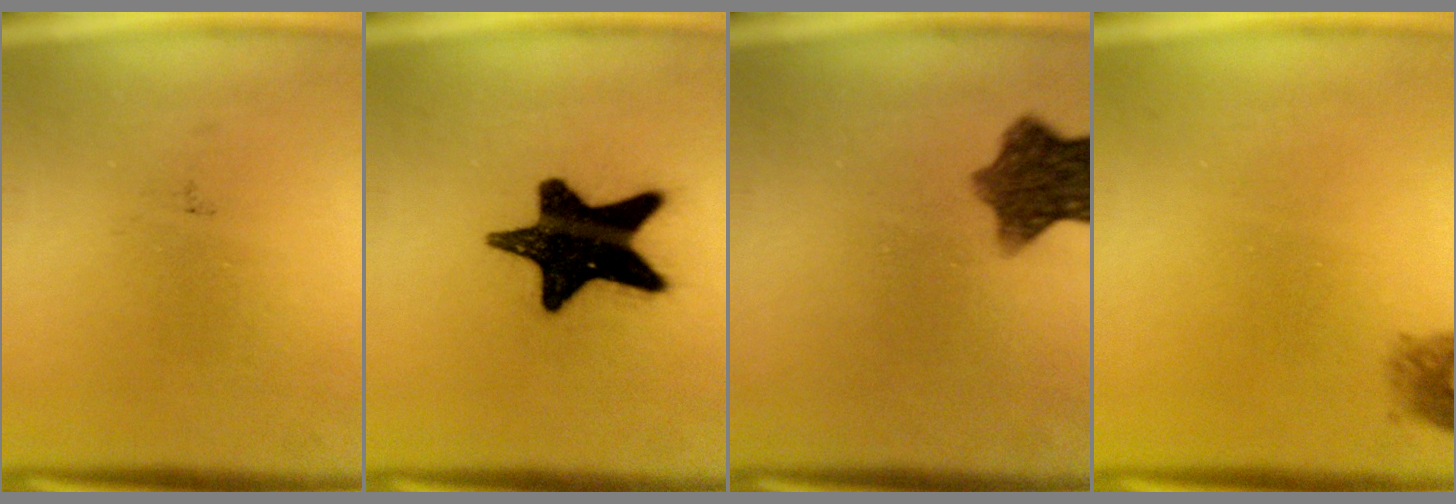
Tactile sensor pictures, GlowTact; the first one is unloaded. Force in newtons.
{"total": 18.0}
{"total": 8.8}
{"total": 1.5}